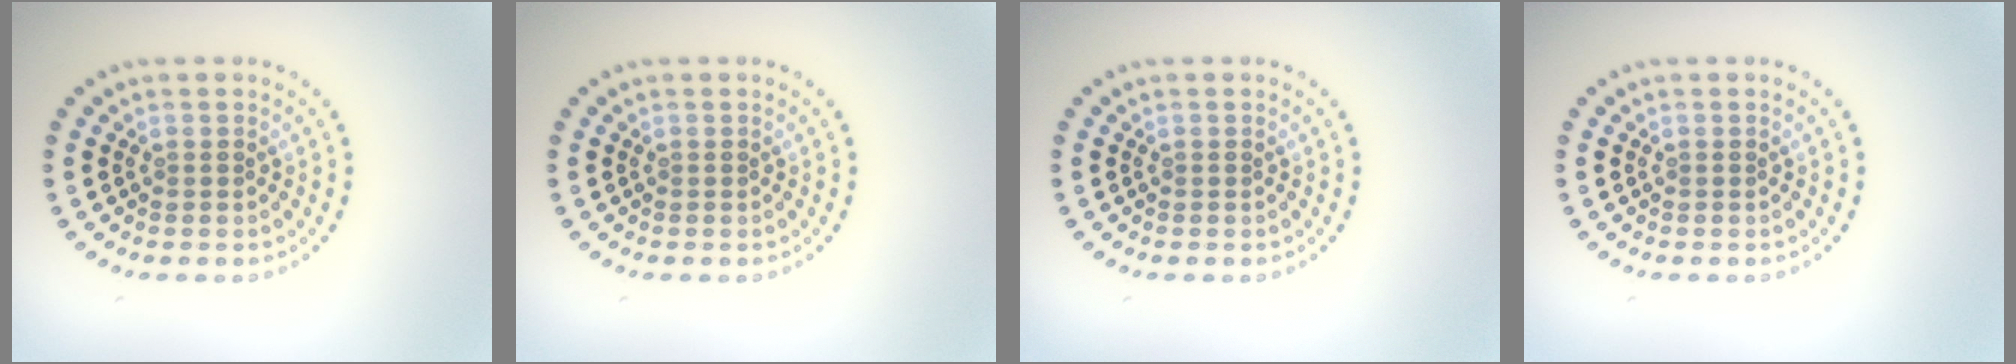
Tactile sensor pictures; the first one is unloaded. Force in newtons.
{"total": 0.0}
{"total": 0.0}
{"total": 0.0}